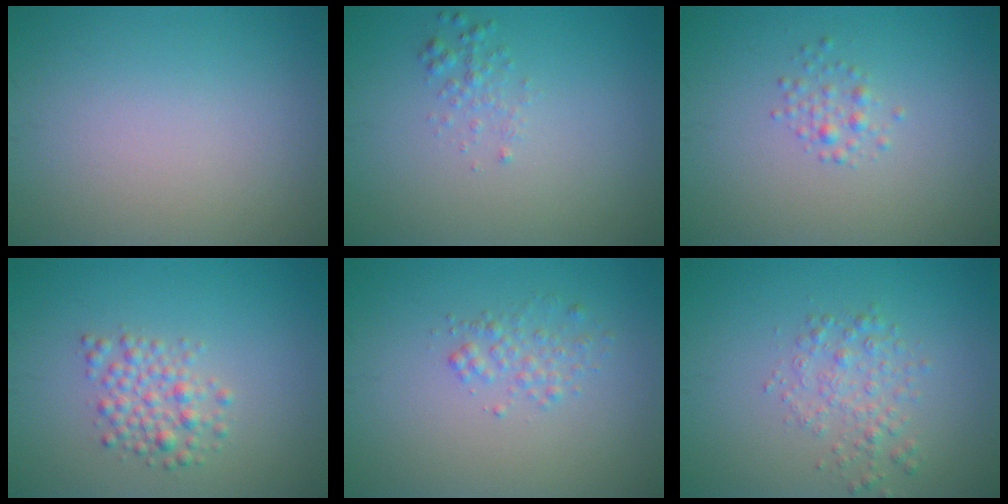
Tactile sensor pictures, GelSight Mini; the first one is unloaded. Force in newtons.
{"total": 1.2, "press": 1.2, "slide": 0.0}
{"total": 1.3, "press": 1.3, "slide": 0.0}
{"total": 2.7, "press": 2.7, "slide": 0.1}
{"total": 1.6, "press": 1.6, "slide": 0.1}
{"total": 2.4, "press": 2.4, "slide": 0.1}